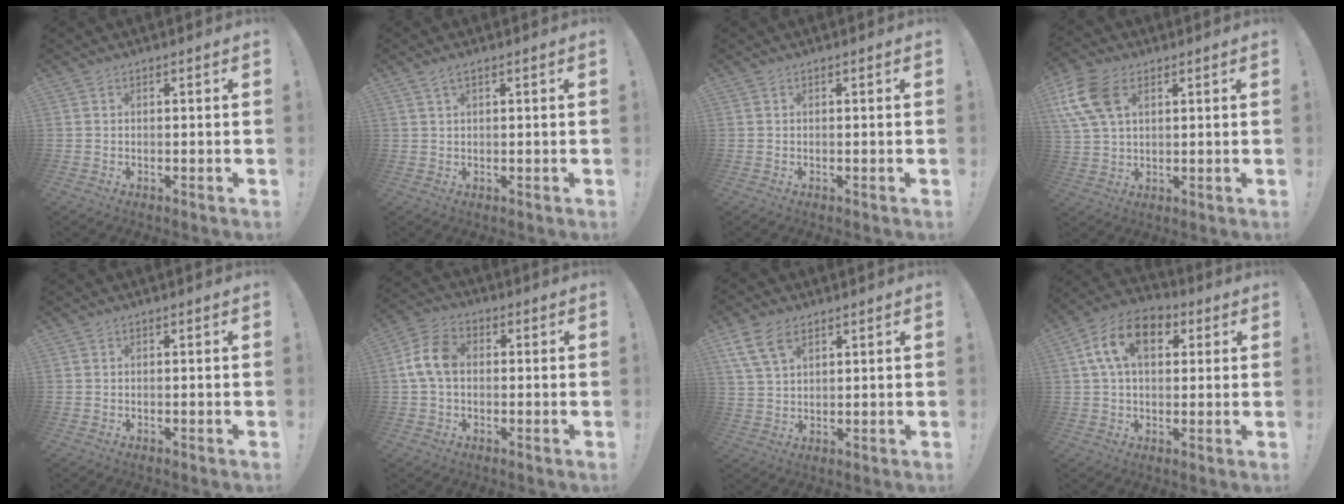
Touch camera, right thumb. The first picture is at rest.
{"total": 2.3, "force": [1.3, 0.7, 1.8], "torque": [-0.043, 0.003, 0.026]}
{"total": 0.0}
{"total": 12.4, "force": [4.6, 7.7, 8.6], "torque": [-0.185, -0.002, 0.090]}
{"total": 0.0}
{"total": 10.0, "force": [0.4, 6.7, 7.5], "torque": [-0.147, 0.015, 0.014]}
{"total": 8.8, "force": [4.9, 5.0, 5.3], "torque": [-0.102, -0.004, 0.099]}
{"total": 14.4, "force": [4.8, 9.2, 10.1], "torque": [-0.167, 0.005, 0.090]}